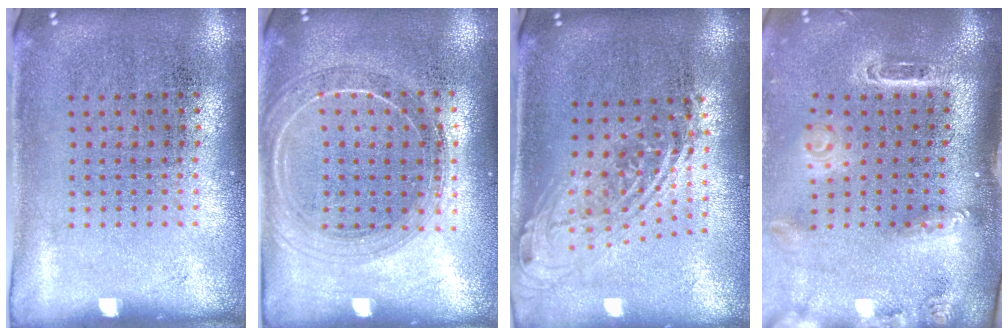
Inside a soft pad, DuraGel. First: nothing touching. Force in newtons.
{"total": 1.7, "press": 1.6, "slide": 0.6}
{"total": 1.9, "press": 1.5, "slide": 1.3}
{"total": 2.9, "press": 2.1, "slide": 2.0}